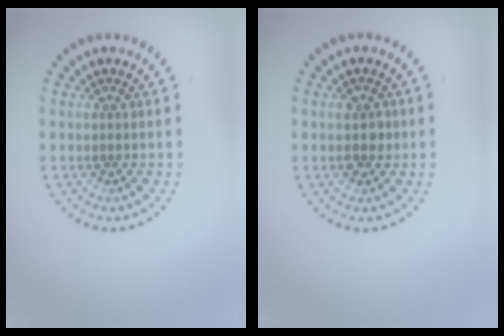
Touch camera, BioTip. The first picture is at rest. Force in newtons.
{"total": 1.7, "press": 1.7, "slide": 0.2}